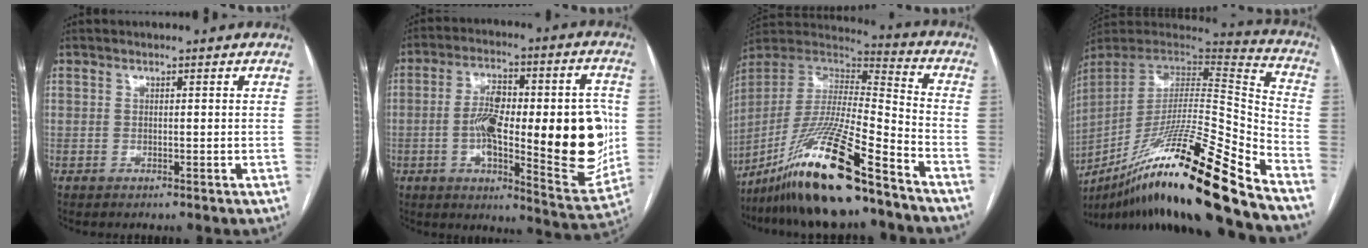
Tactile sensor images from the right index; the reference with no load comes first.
{"total": 24.2, "force": [-1.1, 6.9, 23.1], "torque": [-0.292, 0.013, -0.002]}
{"total": 21.2, "force": [-15.3, 1.3, 14.6], "torque": [-0.310, -0.029, -0.283]}
{"total": 29.9, "force": [-20.2, 0.7, 22.0], "torque": [-0.355, -0.040, -0.354]}